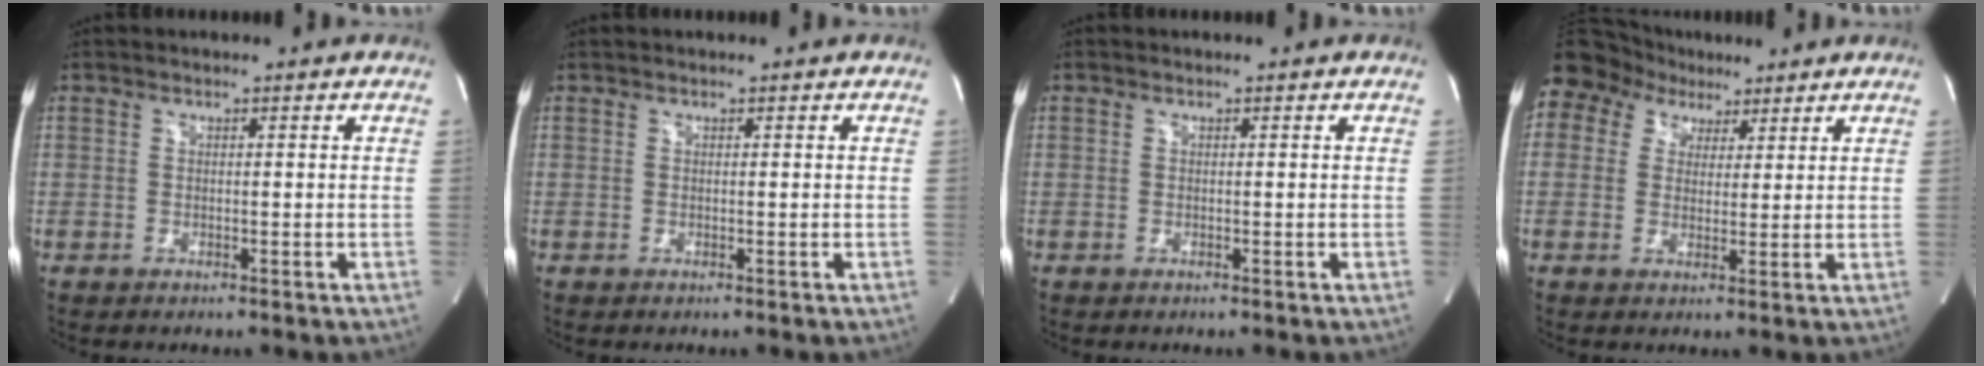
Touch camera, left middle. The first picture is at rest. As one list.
[{"total": 0.0}, {"total": 0.0}, {"total": 14.8, "force": [8.5, 11.2, 4.4], "torque": [-0.145, 0.073, 0.162]}]